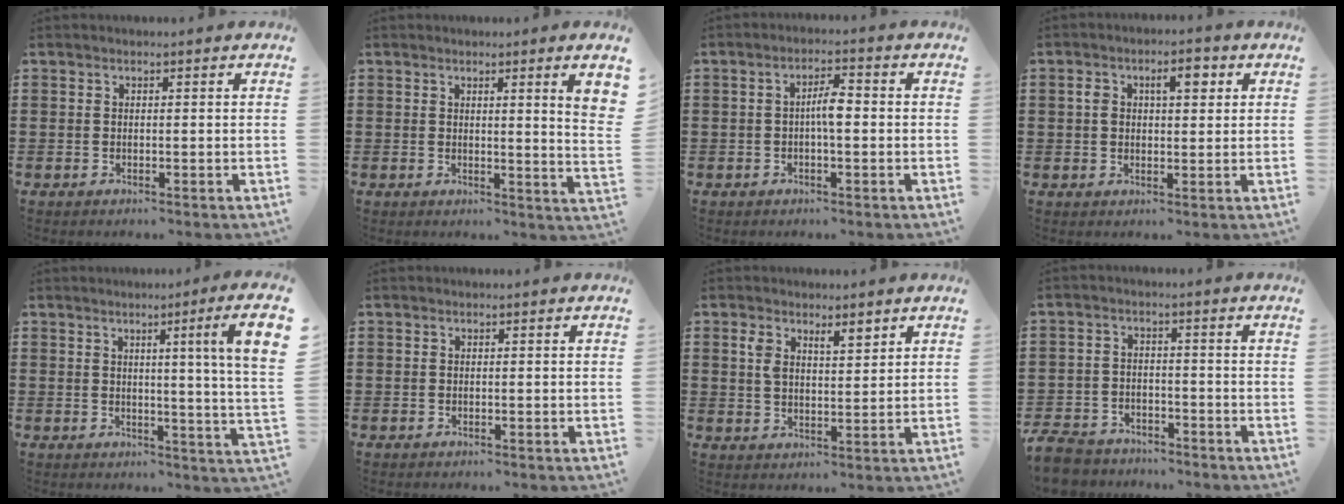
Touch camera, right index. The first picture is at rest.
{"total": 3.4, "force": [1.5, -0.4, 3.0], "torque": [-0.052, -0.008, 0.024]}
{"total": 3.8, "force": [-0.3, 1.1, 3.7], "torque": [-0.067, 0.006, -0.007]}
{"total": 4.6, "force": [1.4, 2.3, 3.7], "torque": [-0.054, 0.004, 0.014]}
{"total": 6.1, "force": [2.0, -1.5, 5.6], "torque": [-0.089, -0.023, 0.020]}
{"total": 0.0}
{"total": 3.9, "force": [2.5, 1.5, 2.6], "torque": [-0.057, 0.006, 0.045]}
{"total": 5.0, "force": [-4.8, 1.4, 0.6], "torque": [-0.029, 0.003, -0.102]}